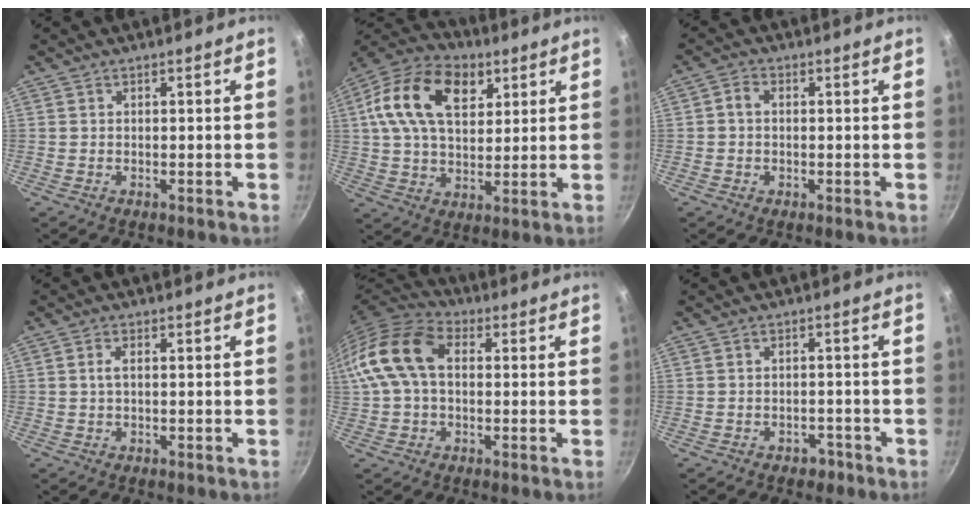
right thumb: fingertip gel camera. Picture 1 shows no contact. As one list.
[{"total": 18.5, "force": [6.4, 11.6, 12.8], "torque": [-0.209, 0.002, 0.098]}, {"total": 2.5, "force": [-0.1, 1.9, 1.5], "torque": [-0.030, 0.009, -0.006]}, {"total": 1.9, "force": [0.2, 0.9, 1.6], "torque": [-0.036, 0.005, 0.005]}, {"total": 13.1, "force": [1.7, 8.6, 9.7], "torque": [-0.174, 0.030, 0.012]}, {"total": 2.3, "force": [-1.5, 1.6, 0.8], "torque": [0.004, 0.022, -0.011]}]